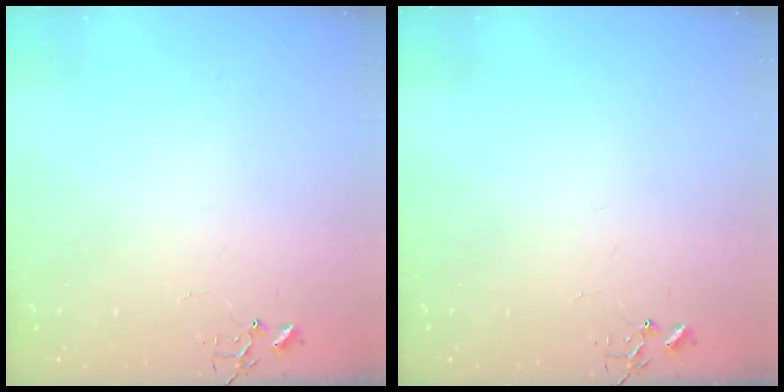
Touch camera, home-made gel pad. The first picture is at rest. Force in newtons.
{"total": 0.0}